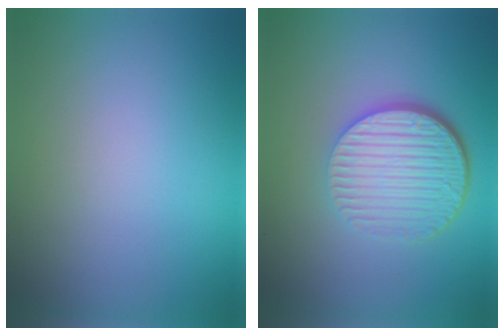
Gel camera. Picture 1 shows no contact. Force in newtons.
{"total": 6.7, "press": 4.4, "slide": 5.0}